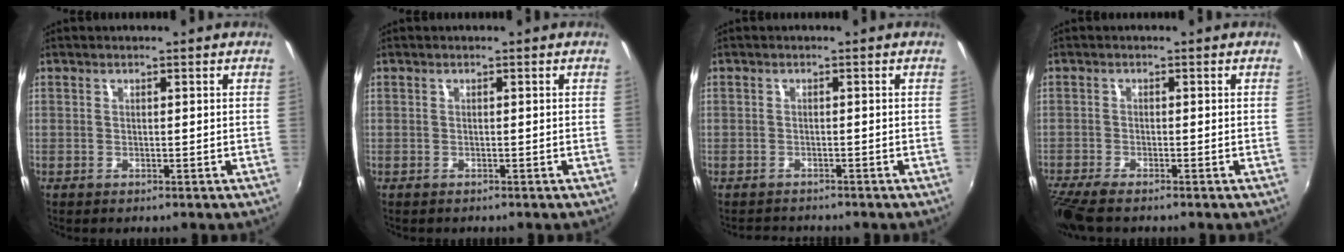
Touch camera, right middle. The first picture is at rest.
{"total": 0.0}
{"total": 2.2, "force": [-2.1, 0.6, 0.0], "torque": [-0.010, 0.003, -0.037]}
{"total": 5.7, "force": [-4.6, 0.9, 3.2], "torque": [-0.082, -0.031, -0.088]}